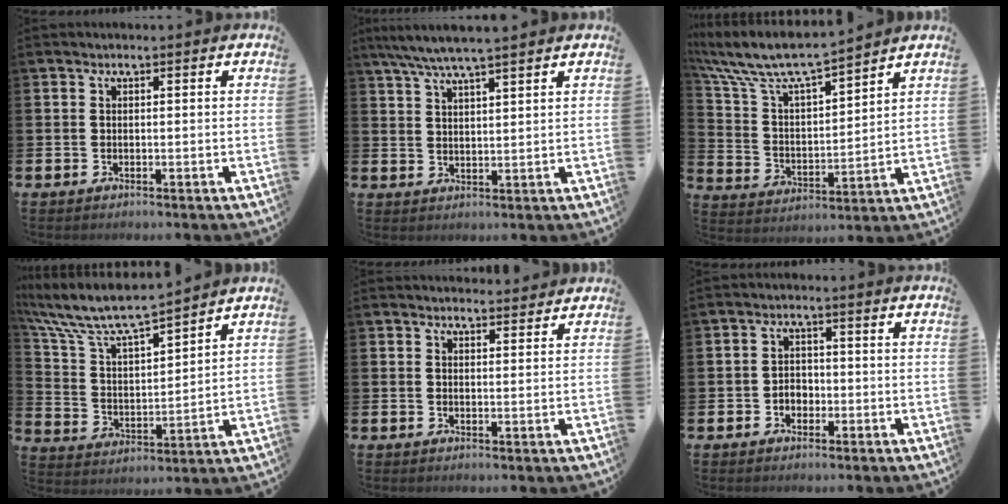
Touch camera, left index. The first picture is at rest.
{"total": 5.5, "force": [4.9, 0.1, 2.3], "torque": [-0.057, -0.016, 0.088]}
{"total": 8.7, "force": [8.1, 1.4, 2.8], "torque": [-0.095, -0.058, 0.139]}
{"total": 8.6, "force": [8.0, 1.4, 2.9], "torque": [-0.097, -0.056, 0.136]}
{"total": 2.3, "force": [2.3, 0.5, 0.0], "torque": [0.004, -0.014, 0.040]}
{"total": 2.3, "force": [-0.9, 1.8, 1.0], "torque": [-0.013, 0.000, -0.023]}